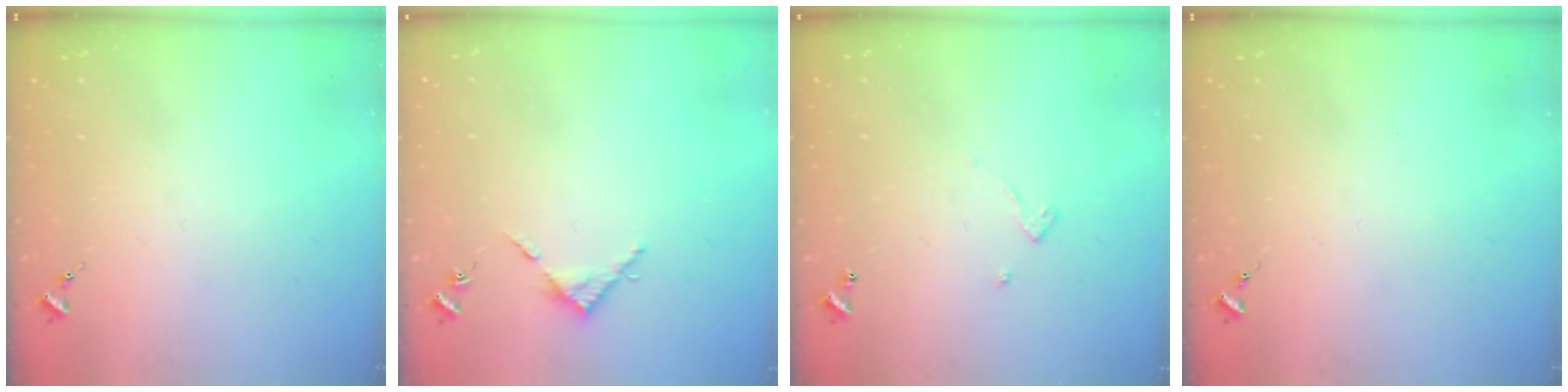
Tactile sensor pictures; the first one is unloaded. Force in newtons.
{"total": 4.7, "press": 4.7, "slide": 0.2}
{"total": 2.6, "press": 2.6, "slide": 0.2}
{"total": 0.0}